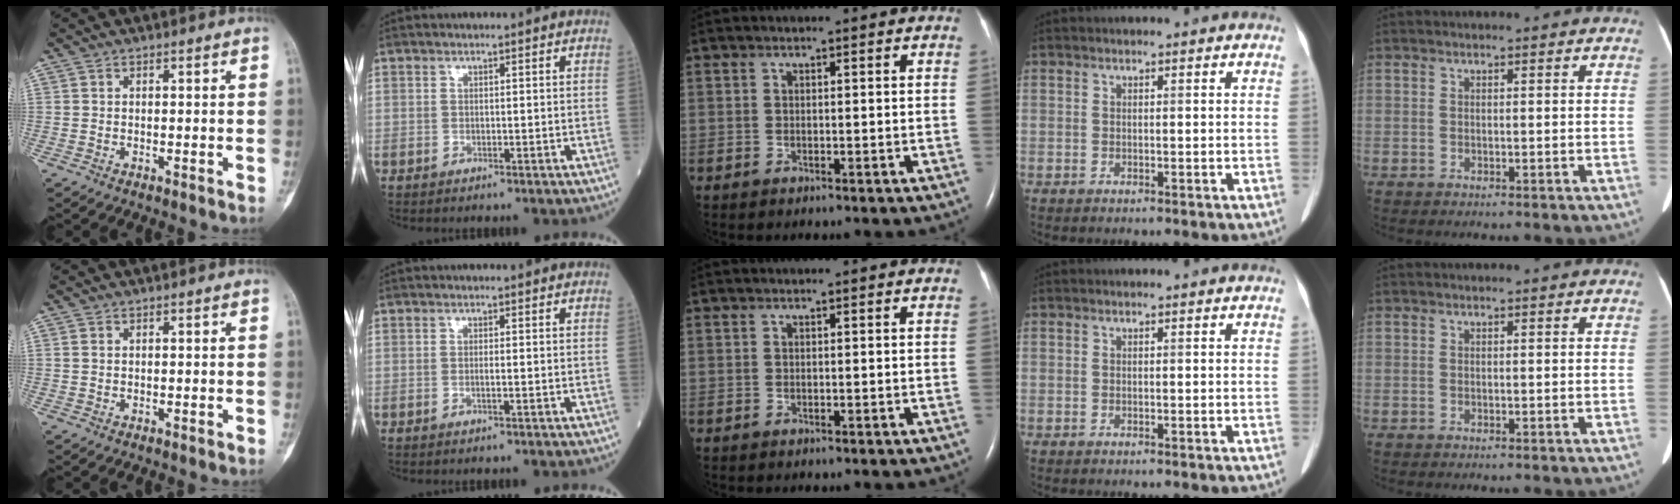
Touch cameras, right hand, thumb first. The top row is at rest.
{"thumb": {"total": 0.7, "force": [0.3, 0.5, 0.5], "torque": [-0.013, 0.004, 0.008]}, "index": {"total": 0.9, "force": [-0.3, 0.0, 0.9], "torque": [-0.019, -0.001, -0.005]}}